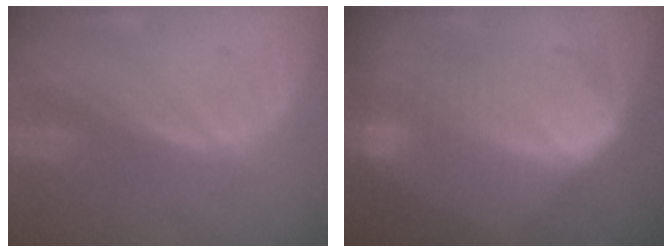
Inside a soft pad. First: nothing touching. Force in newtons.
{"total": 9.5, "press": 9.5, "slide": 0.3}